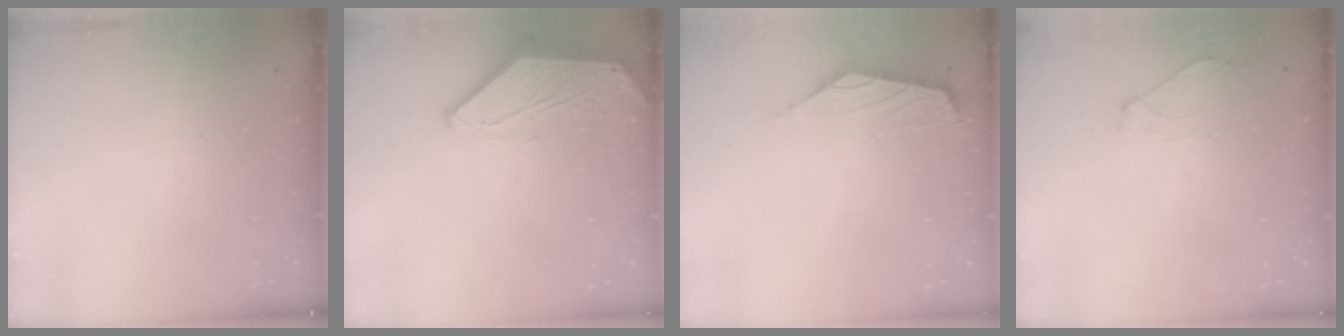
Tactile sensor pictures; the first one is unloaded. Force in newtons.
{"total": 0.0}
{"total": 1.8, "press": 1.6, "slide": 0.7}
{"total": 2.5, "press": 2.4, "slide": 0.7}